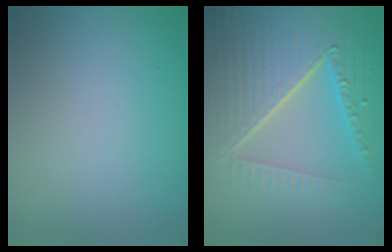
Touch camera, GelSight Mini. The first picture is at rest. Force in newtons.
{"total": 8.7, "press": 6.0, "slide": 6.3}